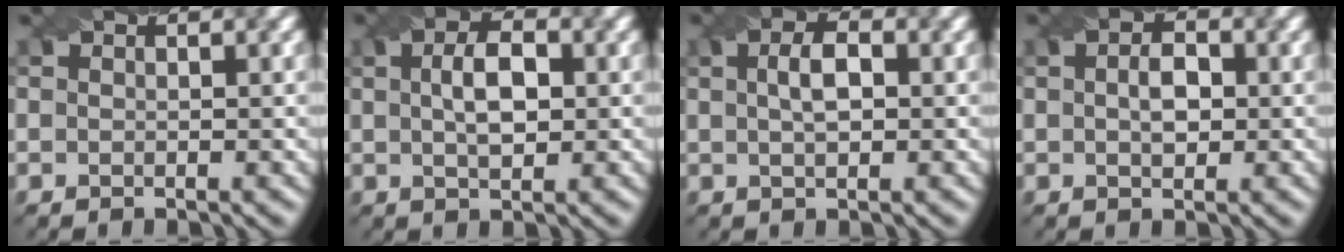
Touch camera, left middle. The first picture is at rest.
{"total": 3.9, "force": [0.4, 1.8, 3.4], "torque": [-0.067, 0.006, 0.008]}
{"total": 2.8, "force": [0.3, 1.3, 2.4], "torque": [-0.051, 0.007, 0.008]}
{"total": 2.4, "force": [0.0, 1.4, 1.9], "torque": [-0.038, 0.005, 0.000]}